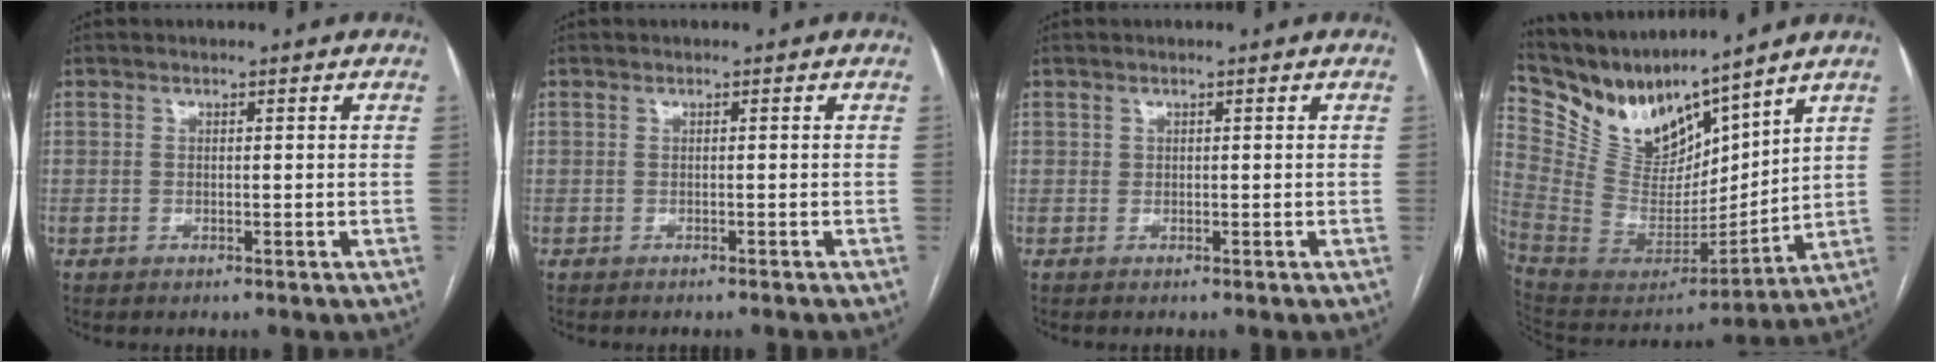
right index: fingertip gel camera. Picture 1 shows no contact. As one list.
[{"total": 1.3, "force": [-1.2, -0.1, 0.4], "torque": [-0.004, -0.001, -0.014]}, {"total": 0.0}, {"total": 15.3, "force": [13.8, 3.5, 5.6], "torque": [-0.122, 0.003, 0.286]}]